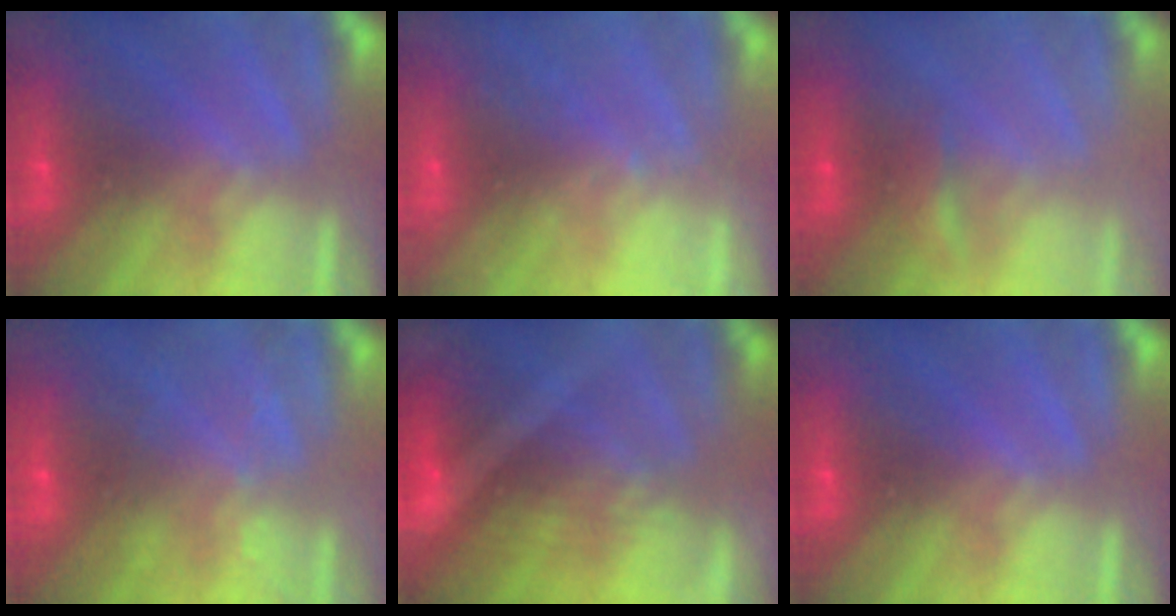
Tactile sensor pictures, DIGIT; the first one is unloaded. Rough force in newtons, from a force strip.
{"total": 2.3}
{"total": 2.2}
{"total": 2.1}
{"total": 8.2}
{"total": 0.0}